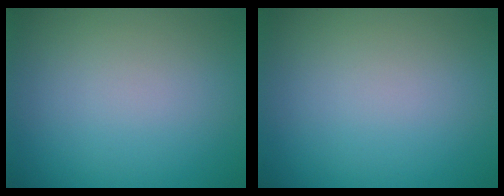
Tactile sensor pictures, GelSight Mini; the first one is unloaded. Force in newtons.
{"total": 0.0}